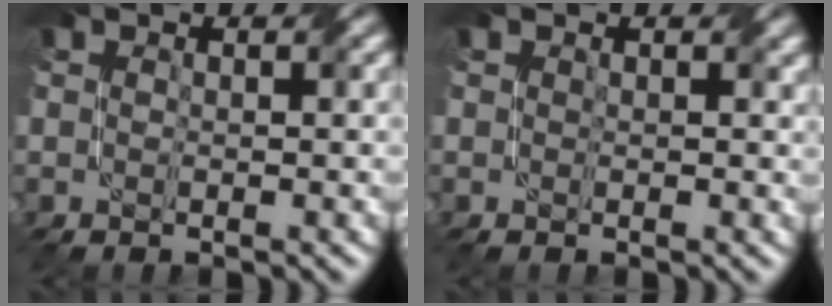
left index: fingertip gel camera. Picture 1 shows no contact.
{"total": 1.0, "force": [0.5, 0.7, 0.6], "torque": [-0.006, 0.000, 0.008]}